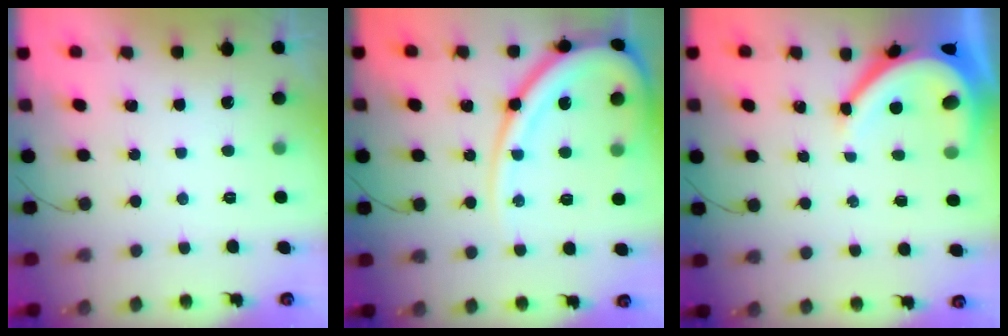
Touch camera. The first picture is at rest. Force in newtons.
{"total": 17.4, "press": 17.3, "slide": 1.7}
{"total": 8.8, "press": 8.7, "slide": 1.4}